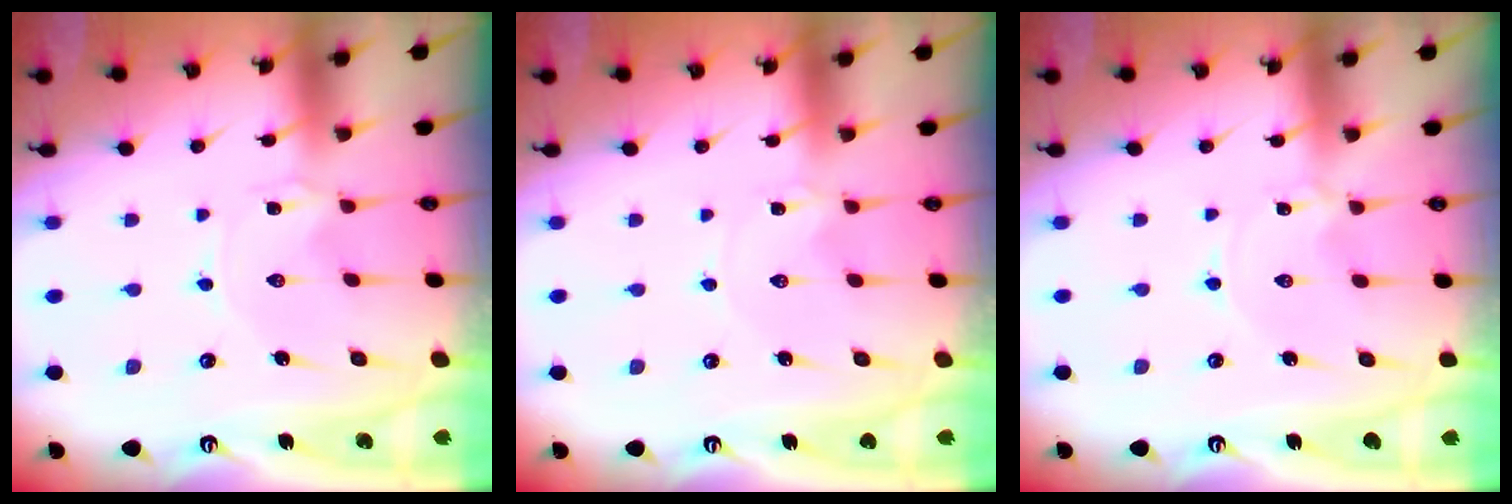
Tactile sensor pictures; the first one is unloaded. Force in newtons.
{"total": 0.0}
{"total": 0.0}